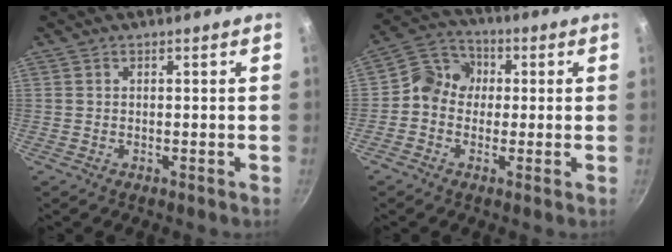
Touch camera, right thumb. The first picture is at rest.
{"total": 7.7, "force": [-0.1, 6.9, 3.4], "torque": [-0.032, 0.022, -0.028]}